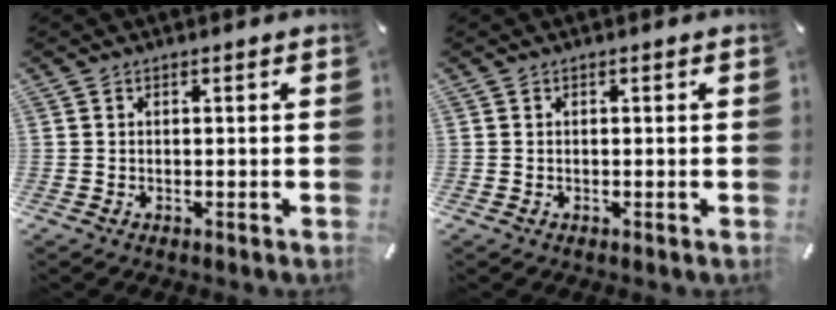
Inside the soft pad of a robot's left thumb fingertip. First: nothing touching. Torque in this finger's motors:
{"motor_torque": [-0.03, -0.02, -0.02, 0.02, 0.00]}